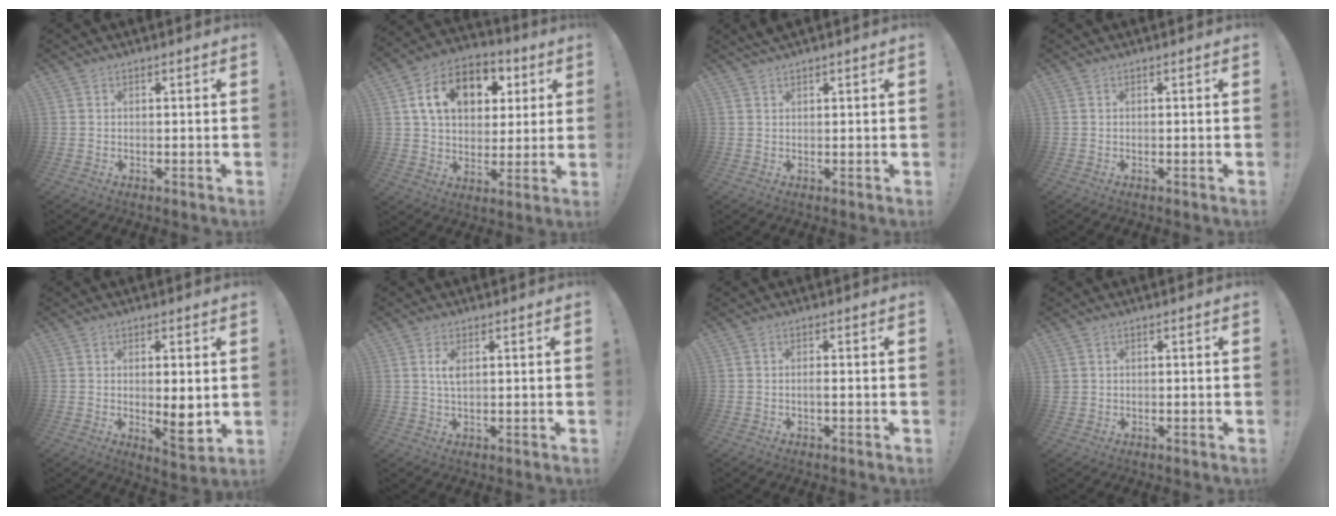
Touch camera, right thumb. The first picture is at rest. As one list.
[{"total": 15.7, "force": [5.6, 11.3, 9.3], "torque": [-0.137, -0.014, 0.104]}, {"total": 1.6, "force": [1.4, 0.3, 0.8], "torque": [-0.019, -0.003, 0.026]}, {"total": 0.0}, {"total": 7.0, "force": [0.1, 2.2, 6.6], "torque": [-0.069, -0.015, 0.003]}, {"total": 3.2, "force": [1.0, 1.2, 2.9], "torque": [-0.053, 0.000, 0.015]}, {"total": 1.2, "force": [-0.5, 0.0, 1.1], "torque": [-0.022, 0.001, -0.010]}, {"total": 1.5, "force": [0.5, 1.3, 0.6], "torque": [-0.016, 0.005, 0.011]}]